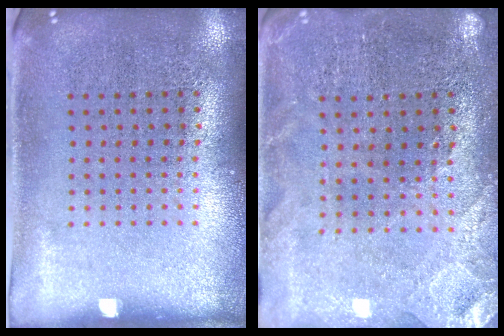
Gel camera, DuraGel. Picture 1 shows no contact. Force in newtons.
{"total": 0.5, "press": 0.5, "slide": 0.2}